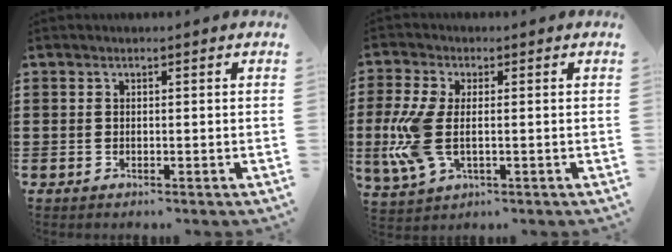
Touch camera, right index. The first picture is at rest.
{"total": 8.4, "force": [-0.5, 4.1, 7.4], "torque": [-0.184, -0.015, -0.015]}